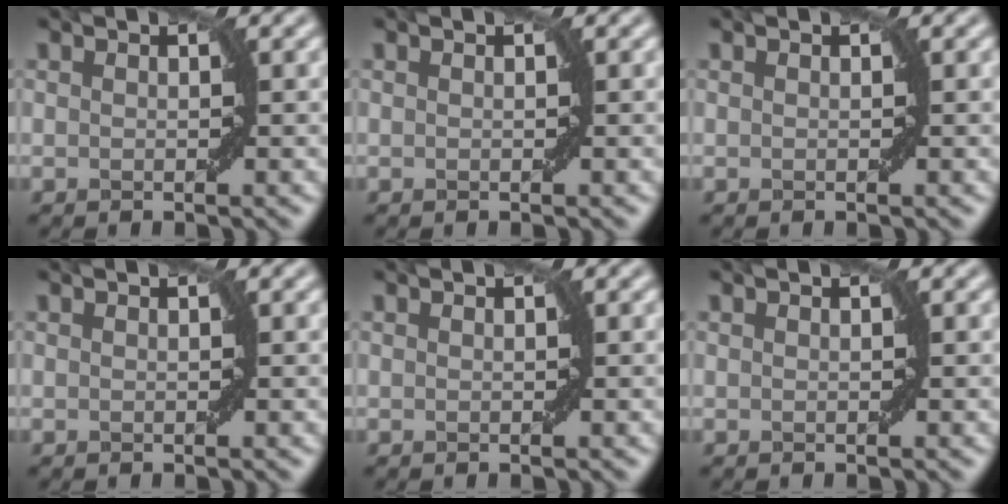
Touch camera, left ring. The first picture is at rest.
{"total": 0.0}
{"total": 0.0}
{"total": 0.0}
{"total": 0.0}
{"total": 0.0}